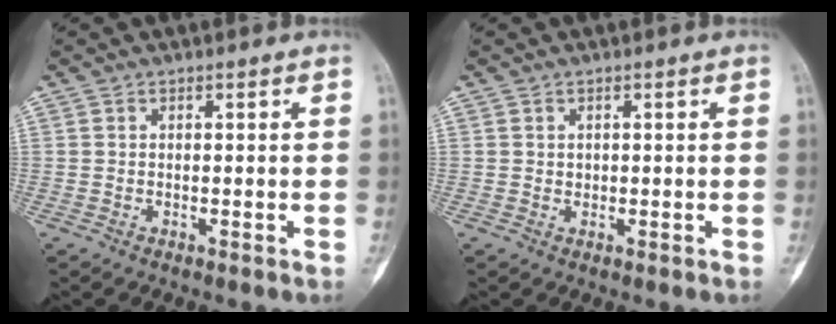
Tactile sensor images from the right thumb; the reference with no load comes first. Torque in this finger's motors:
{"motor_torque": [0.40, -0.23, 0.13, 0.12, 0.02]}